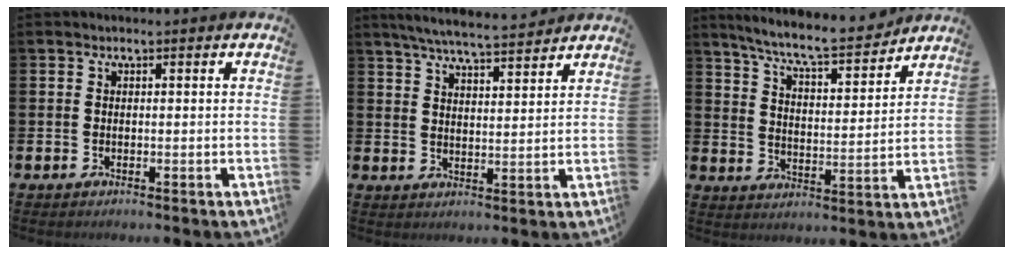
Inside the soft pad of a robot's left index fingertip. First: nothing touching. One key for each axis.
{"total": 5.7, "fx": 5.5, "fy": 0.0, "fz": 1.5, "tx": -0.042, "ty": -0.033, "tz": 0.098}
{"total": 8.1, "fx": 7.5, "fy": 0.9, "fz": 3.0, "tx": -0.083, "ty": -0.051, "tz": 0.128}